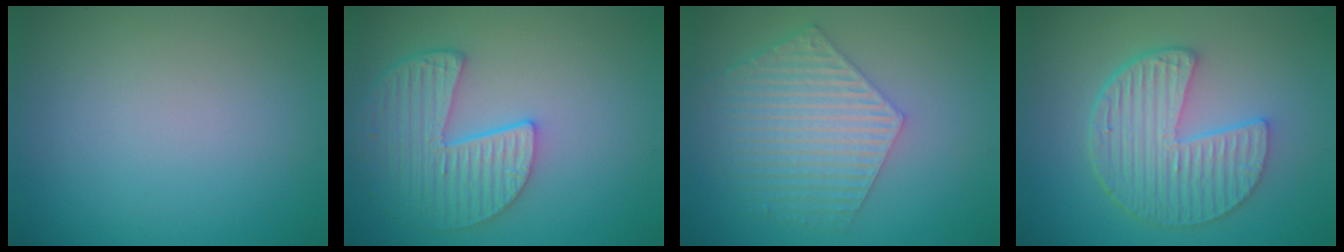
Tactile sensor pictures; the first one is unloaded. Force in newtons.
{"total": 5.4, "press": 4.7, "slide": 2.7}
{"total": 5.9, "press": 4.4, "slide": 4.0}
{"total": 6.7, "press": 4.8, "slide": 4.6}